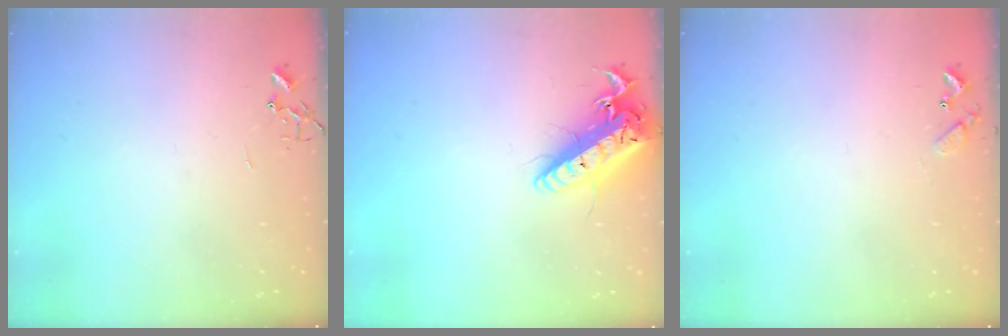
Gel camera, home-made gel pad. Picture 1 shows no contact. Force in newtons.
{"total": 19.7, "press": 19.5, "slide": 2.7}
{"total": 5.5, "press": 5.5, "slide": 0.4}